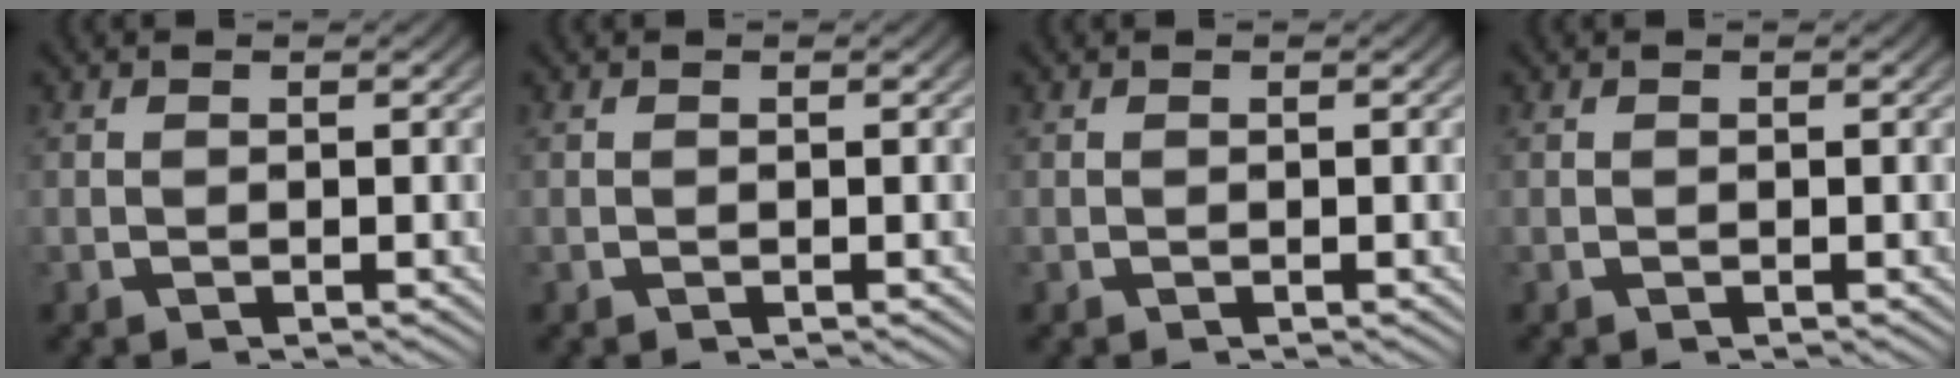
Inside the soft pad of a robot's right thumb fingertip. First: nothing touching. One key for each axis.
{"total": 0.0}
{"total": 0.0}
{"total": 0.0}